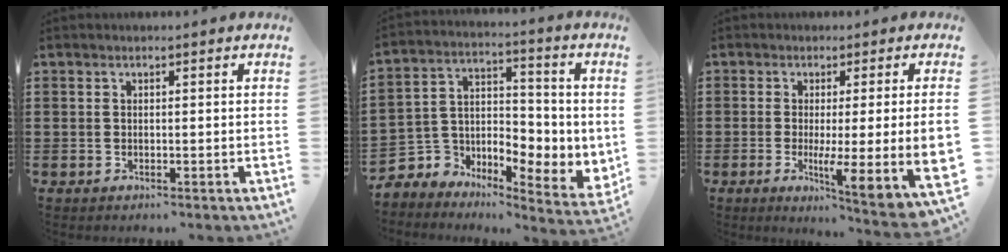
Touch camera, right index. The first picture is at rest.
{"total": 5.0, "force": [-1.7, 4.6, 1.0], "torque": [-0.049, -0.018, -0.031]}
{"total": 8.0, "force": [-0.4, 0.7, 8.0], "torque": [-0.130, -0.027, -0.008]}